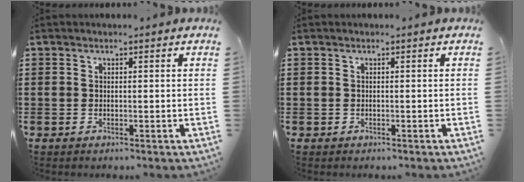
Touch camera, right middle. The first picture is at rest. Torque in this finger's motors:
{"motor_torque": [-0.01, -0.01, -0.01, -0.01]}